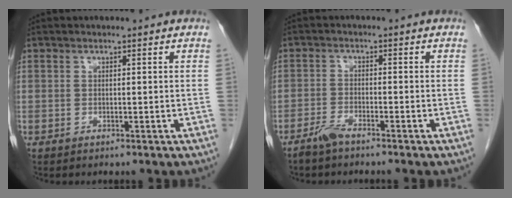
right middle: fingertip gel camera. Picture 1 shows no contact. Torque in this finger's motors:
{"motor_torque": [-0.36, -0.09, 0.07, 0.00]}